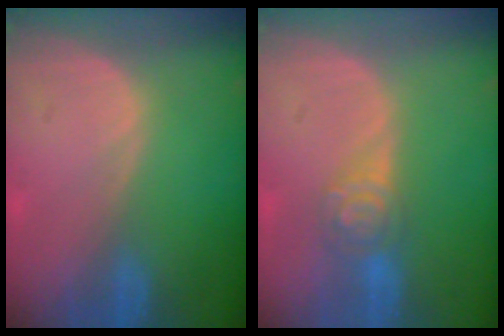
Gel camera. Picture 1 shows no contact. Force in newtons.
{"total": 4.3, "press": 4.3, "slide": 0.2}